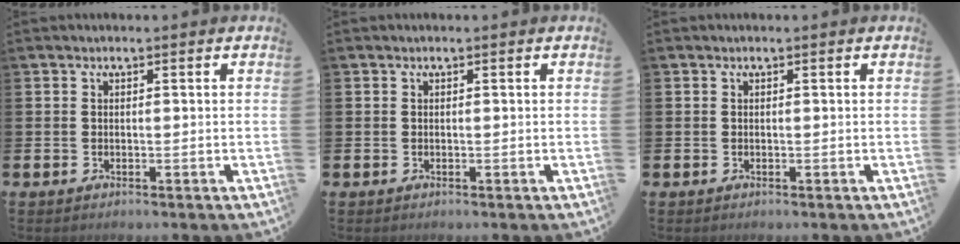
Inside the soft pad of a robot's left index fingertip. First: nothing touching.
{"total": 0.0}
{"total": 0.0}